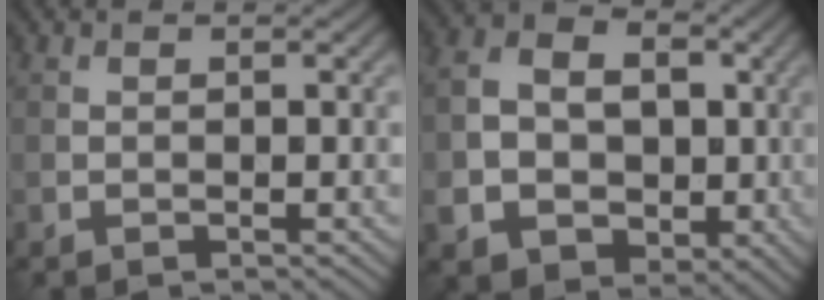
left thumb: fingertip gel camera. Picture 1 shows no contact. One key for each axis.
{"total": 10.4, "fx": -1.3, "fy": 8.2, "fz": 6.1, "tx": -0.131, "ty": -0.021, "tz": -0.027}